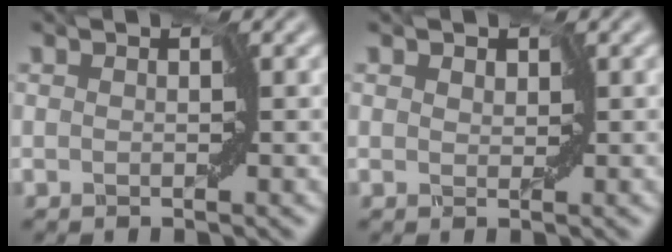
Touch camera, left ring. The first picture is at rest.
{"total": 1.6, "force": [0.8, 1.2, 0.6], "torque": [-0.005, 0.006, 0.002]}